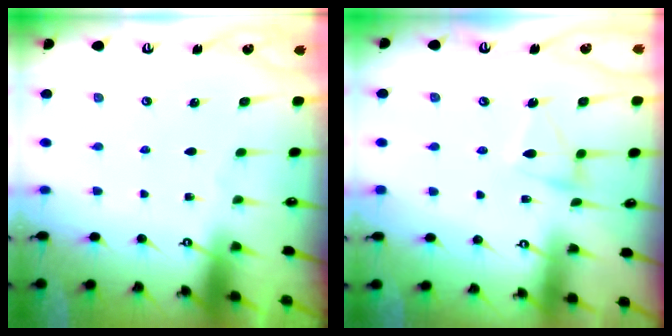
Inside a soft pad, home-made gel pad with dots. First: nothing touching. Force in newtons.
{"total": 8.5, "press": 8.4, "slide": 0.6}